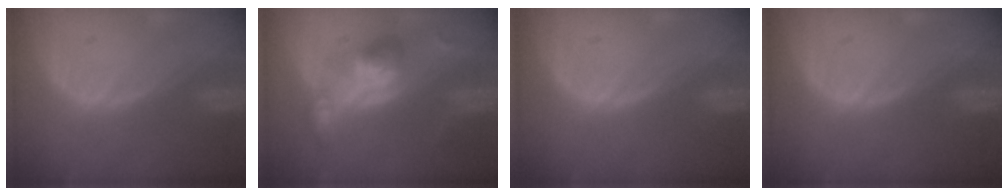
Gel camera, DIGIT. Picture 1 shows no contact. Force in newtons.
{"total": 5.8, "press": 5.6, "slide": 1.3}
{"total": 0.0}
{"total": 0.0}